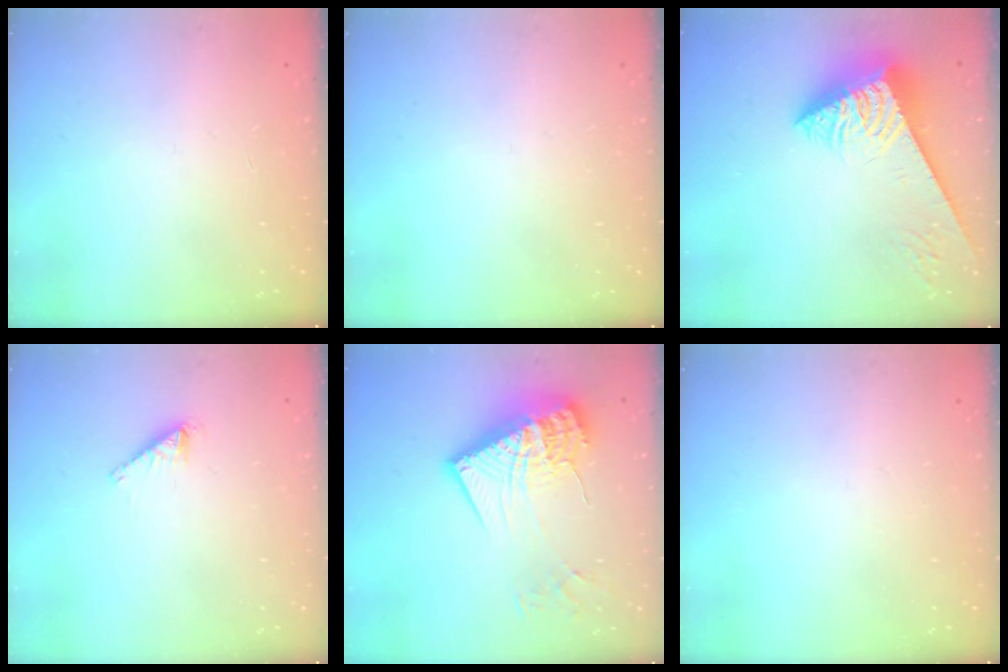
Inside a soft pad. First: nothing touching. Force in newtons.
{"total": 0.0}
{"total": 7.4, "press": 7.3, "slide": 1.2}
{"total": 1.2, "press": 1.2, "slide": 0.1}
{"total": 20.8, "press": 20.7, "slide": 2.2}
{"total": 0.0}